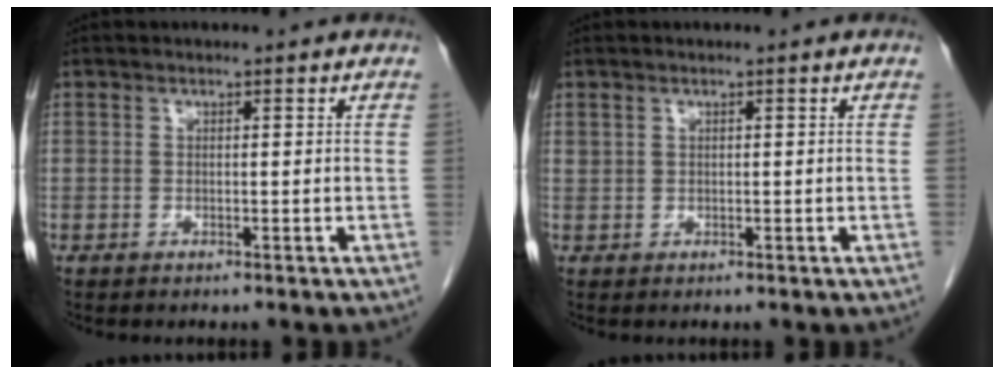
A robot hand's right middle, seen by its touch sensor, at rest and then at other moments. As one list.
[{"total": 0.5, "force": [0.5, 0.3, 0.1], "torque": [0.001, 0.000, 0.008]}]